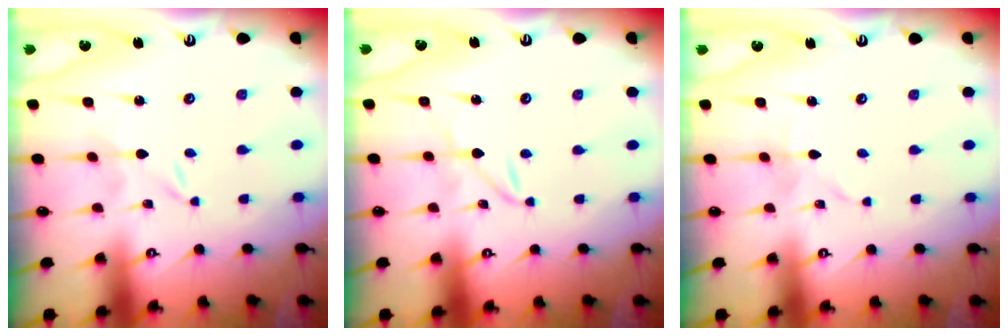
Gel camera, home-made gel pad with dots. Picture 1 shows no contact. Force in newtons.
{"total": 1.5, "press": 1.5, "slide": 0.1}
{"total": 1.7, "press": 1.7, "slide": 0.1}